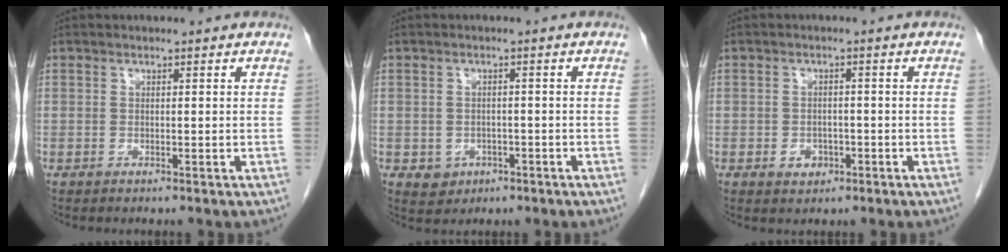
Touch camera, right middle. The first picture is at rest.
{"total": 3.2, "force": [-1.3, 2.7, 1.0], "torque": [-0.016, 0.004, -0.008]}
{"total": 2.5, "force": [-1.1, 1.9, 1.3], "torque": [-0.020, 0.002, -0.009]}